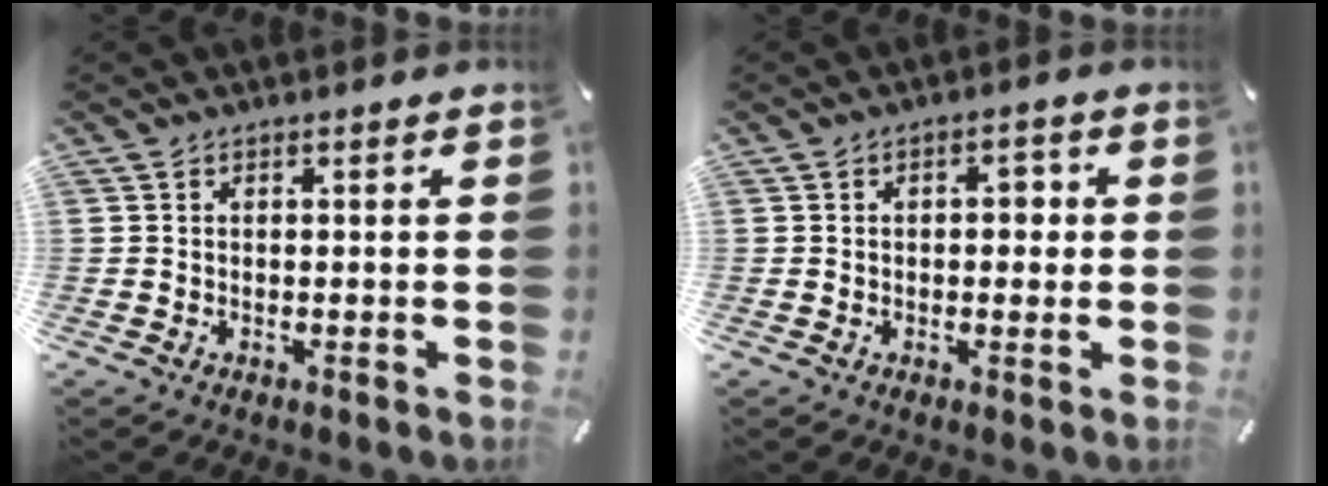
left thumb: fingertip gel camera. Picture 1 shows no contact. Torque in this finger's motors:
{"motor_torque": [-0.06, -0.43, -0.13, -0.02, -0.04]}